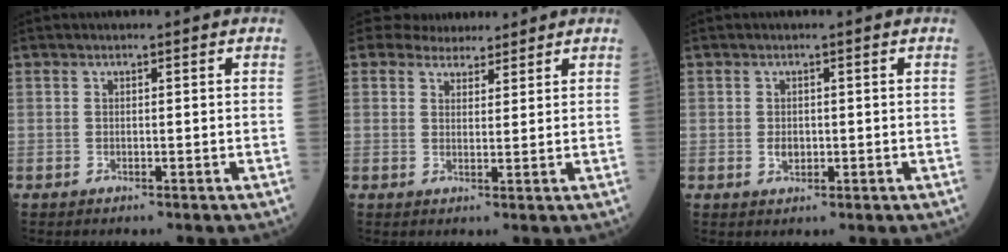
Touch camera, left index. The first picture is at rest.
{"total": 4.7, "force": [4.2, 2.0, 0.7], "torque": [-0.007, 0.011, 0.064]}
{"total": 1.6, "force": [-0.2, 1.2, 1.0], "torque": [-0.021, 0.000, 0.002]}